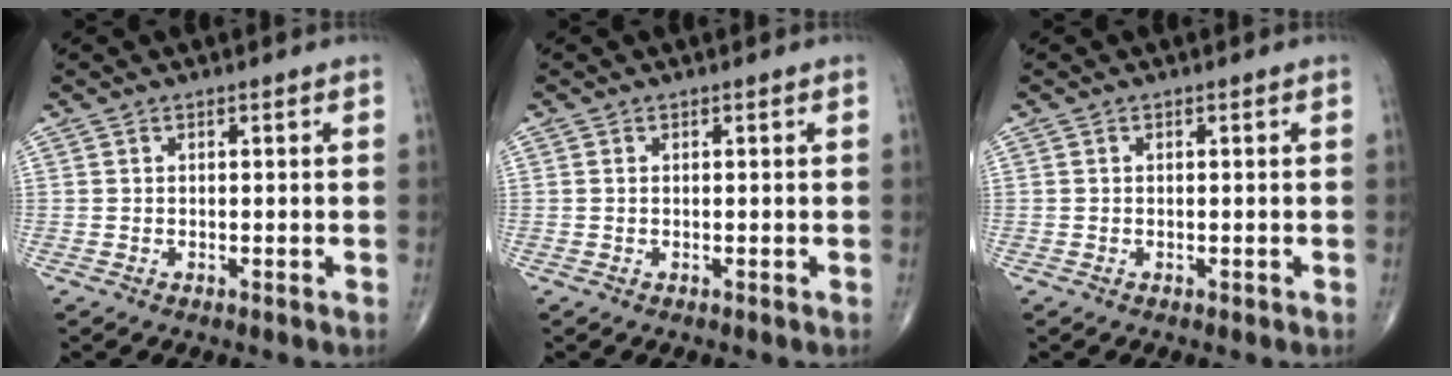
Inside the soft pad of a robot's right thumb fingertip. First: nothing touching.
{"total": 0.0}
{"total": 0.0}